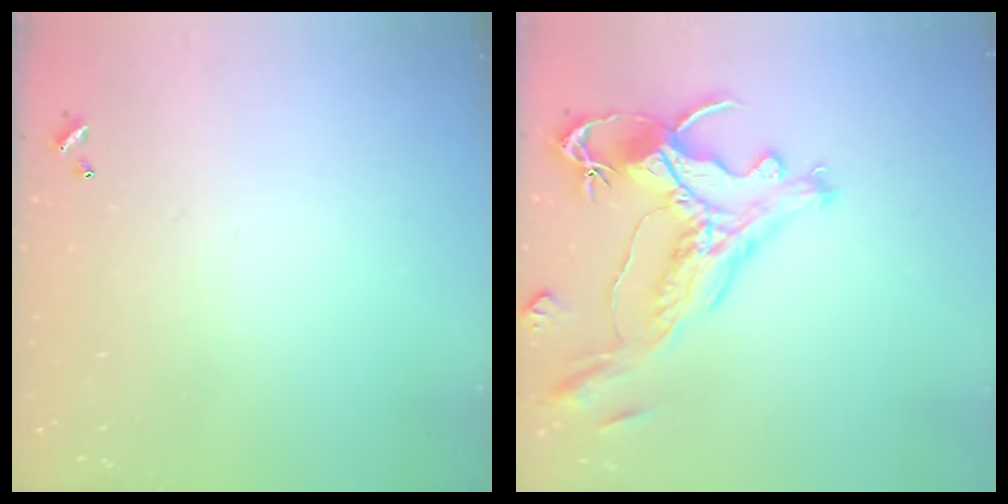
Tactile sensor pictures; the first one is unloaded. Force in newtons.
{"total": 2.1, "press": 1.6, "slide": 1.3}